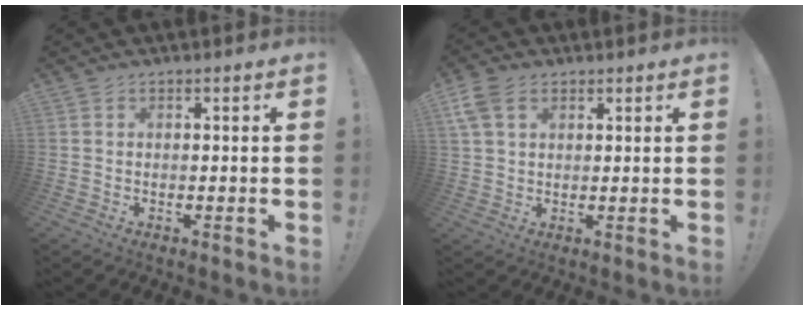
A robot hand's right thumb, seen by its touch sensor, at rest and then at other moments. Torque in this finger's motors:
{"motor_torque": [-0.23, -0.18, -0.17, 0.56, -0.01]}